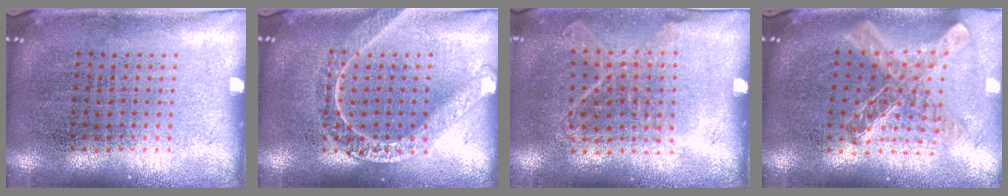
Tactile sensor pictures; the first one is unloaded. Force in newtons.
{"total": 1.5, "press": 1.5, "slide": 0.2}
{"total": 1.1, "press": 1.0, "slide": 0.5}
{"total": 1.1, "press": 1.1, "slide": 0.2}